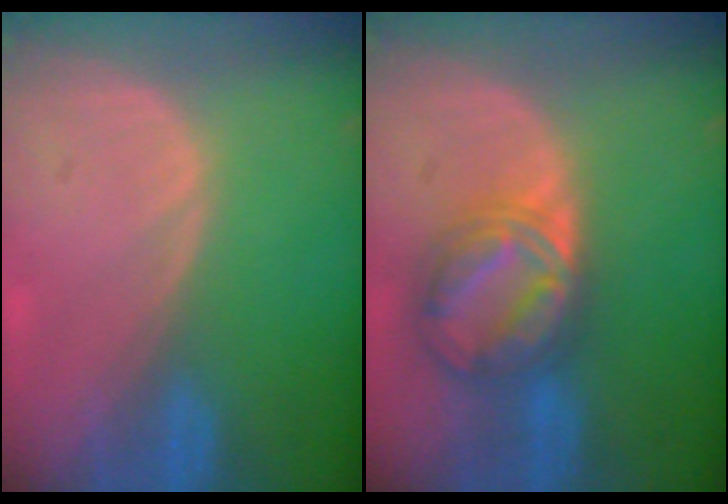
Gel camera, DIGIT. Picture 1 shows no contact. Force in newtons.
{"total": 7.7, "press": 7.6, "slide": 0.5}